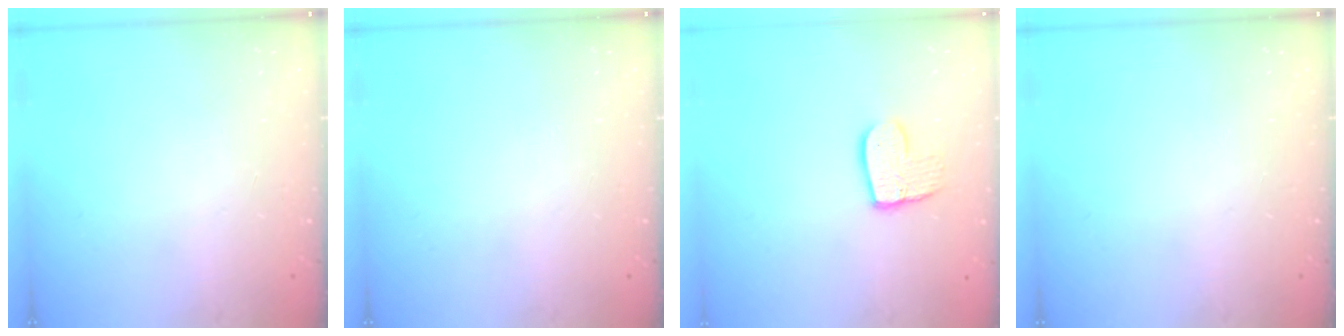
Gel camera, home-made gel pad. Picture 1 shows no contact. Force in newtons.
{"total": 0.0}
{"total": 9.8, "press": 9.8, "slide": 0.7}
{"total": 0.0}